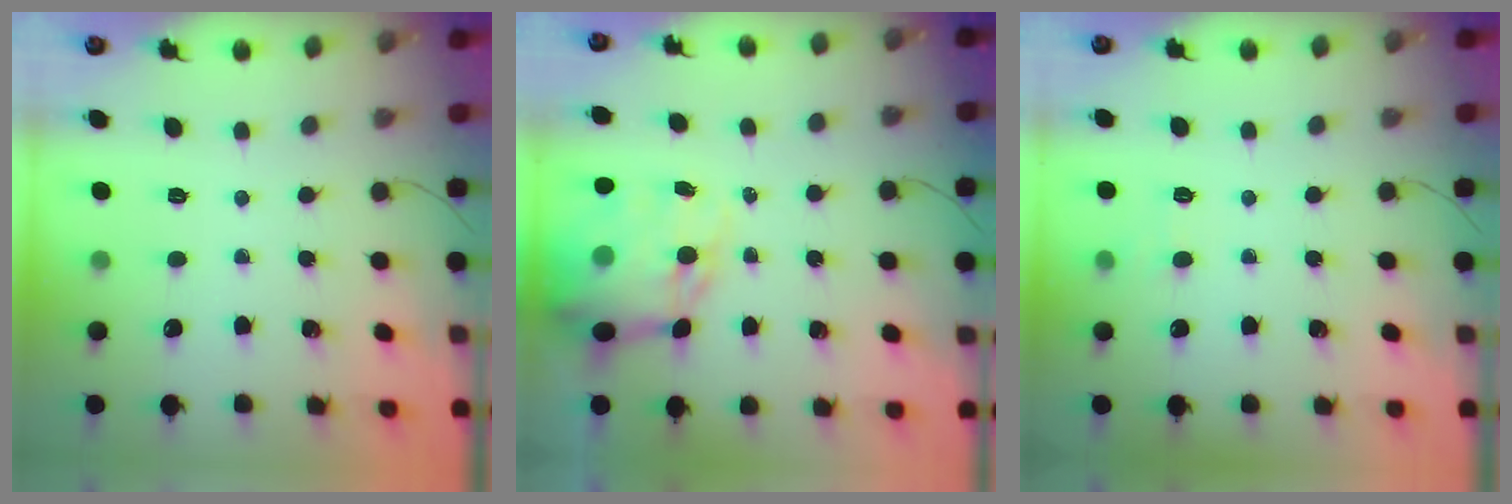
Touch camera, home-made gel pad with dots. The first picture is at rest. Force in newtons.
{"total": 14.9, "press": 14.6, "slide": 3.1}
{"total": 6.5, "press": 6.3, "slide": 1.5}